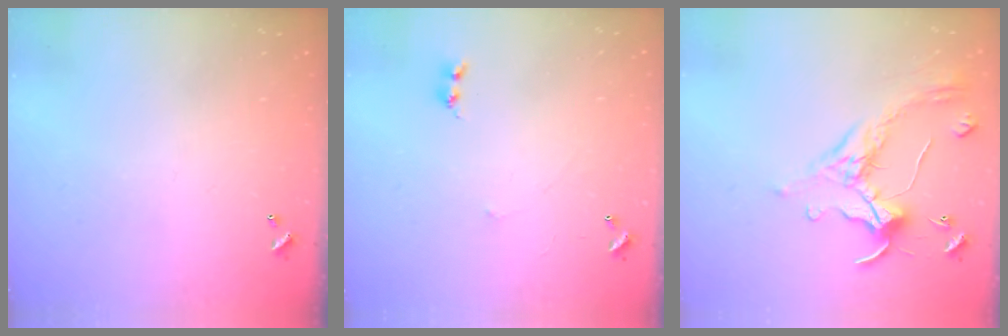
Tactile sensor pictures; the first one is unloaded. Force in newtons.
{"total": 2.6, "press": 2.6, "slide": 0.4}
{"total": 1.4, "press": 1.2, "slide": 0.7}